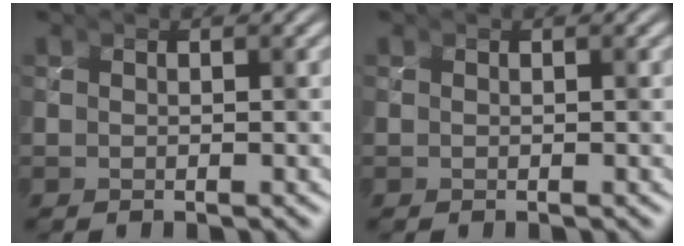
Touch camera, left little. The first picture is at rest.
{"total": 0.0}